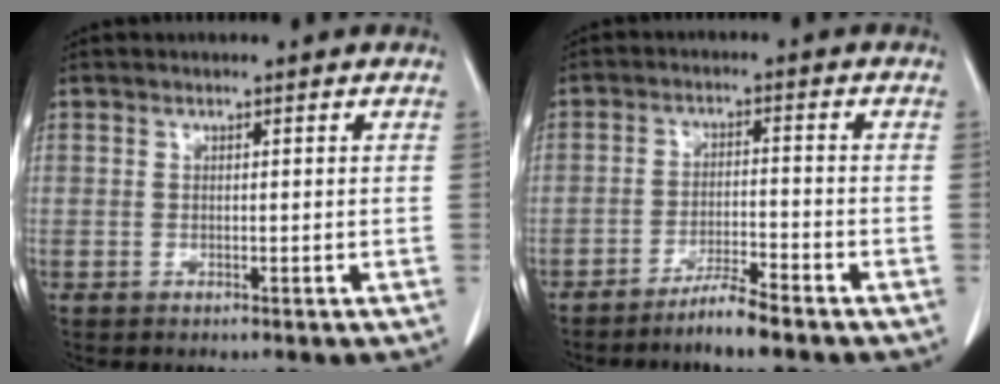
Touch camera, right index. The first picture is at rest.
{"total": 4.8, "force": [-3.9, -0.3, 2.7], "torque": [-0.051, -0.012, -0.075]}